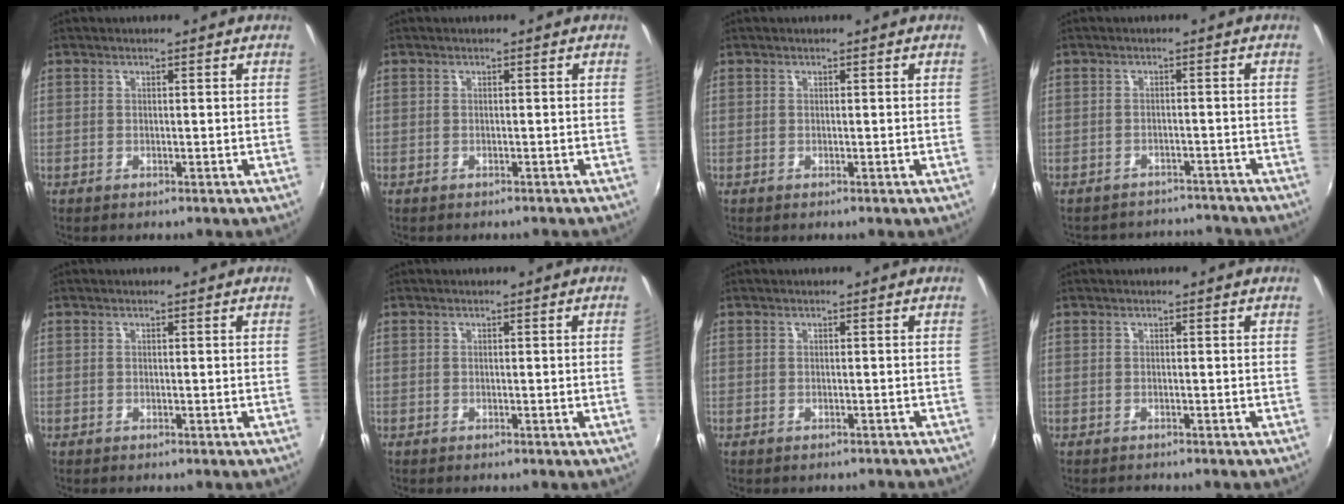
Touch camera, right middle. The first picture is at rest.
{"total": 1.1, "force": [-1.0, 0.4, 0.3], "torque": [-0.010, -0.003, -0.012]}
{"total": 0.0}
{"total": 9.1, "force": [-8.2, 3.7, 1.4], "torque": [-0.034, 0.025, -0.102]}
{"total": 0.0}
{"total": 0.9, "force": [-0.1, -0.5, 0.7], "torque": [-0.007, -0.003, -0.002]}
{"total": 2.2, "force": [-1.9, 0.9, 0.6], "torque": [-0.012, -0.008, -0.023]}
{"total": 1.0, "force": [-0.9, 0.3, 0.0], "torque": [-0.004, -0.003, -0.015]}